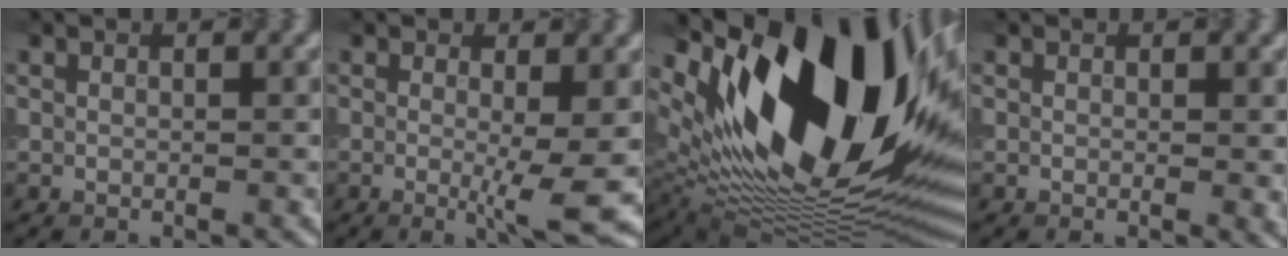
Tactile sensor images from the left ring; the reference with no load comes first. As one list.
[{"total": 4.1, "force": [-0.3, 0.5, 4.1], "torque": [-0.067, -0.014, -0.006]}, {"total": 20.0, "force": [7.4, 9.5, 15.9], "torque": [-0.264, 0.022, 0.120]}, {"total": 1.2, "force": [0.1, 0.2, 1.2], "torque": [-0.012, -0.005, -0.001]}]